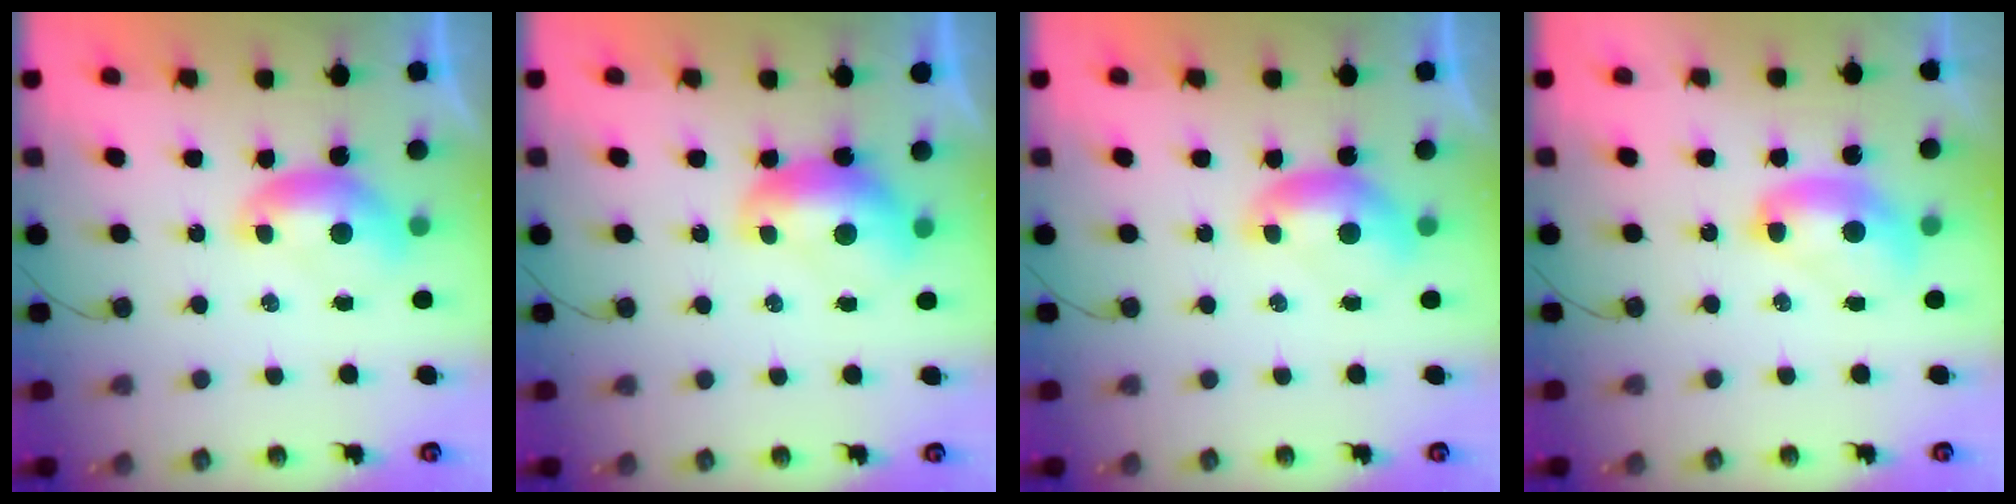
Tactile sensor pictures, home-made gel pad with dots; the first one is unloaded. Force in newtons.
{"total": 1.6, "press": 1.6, "slide": 0.4}
{"total": 0.0}
{"total": 2.6, "press": 2.6, "slide": 0.1}